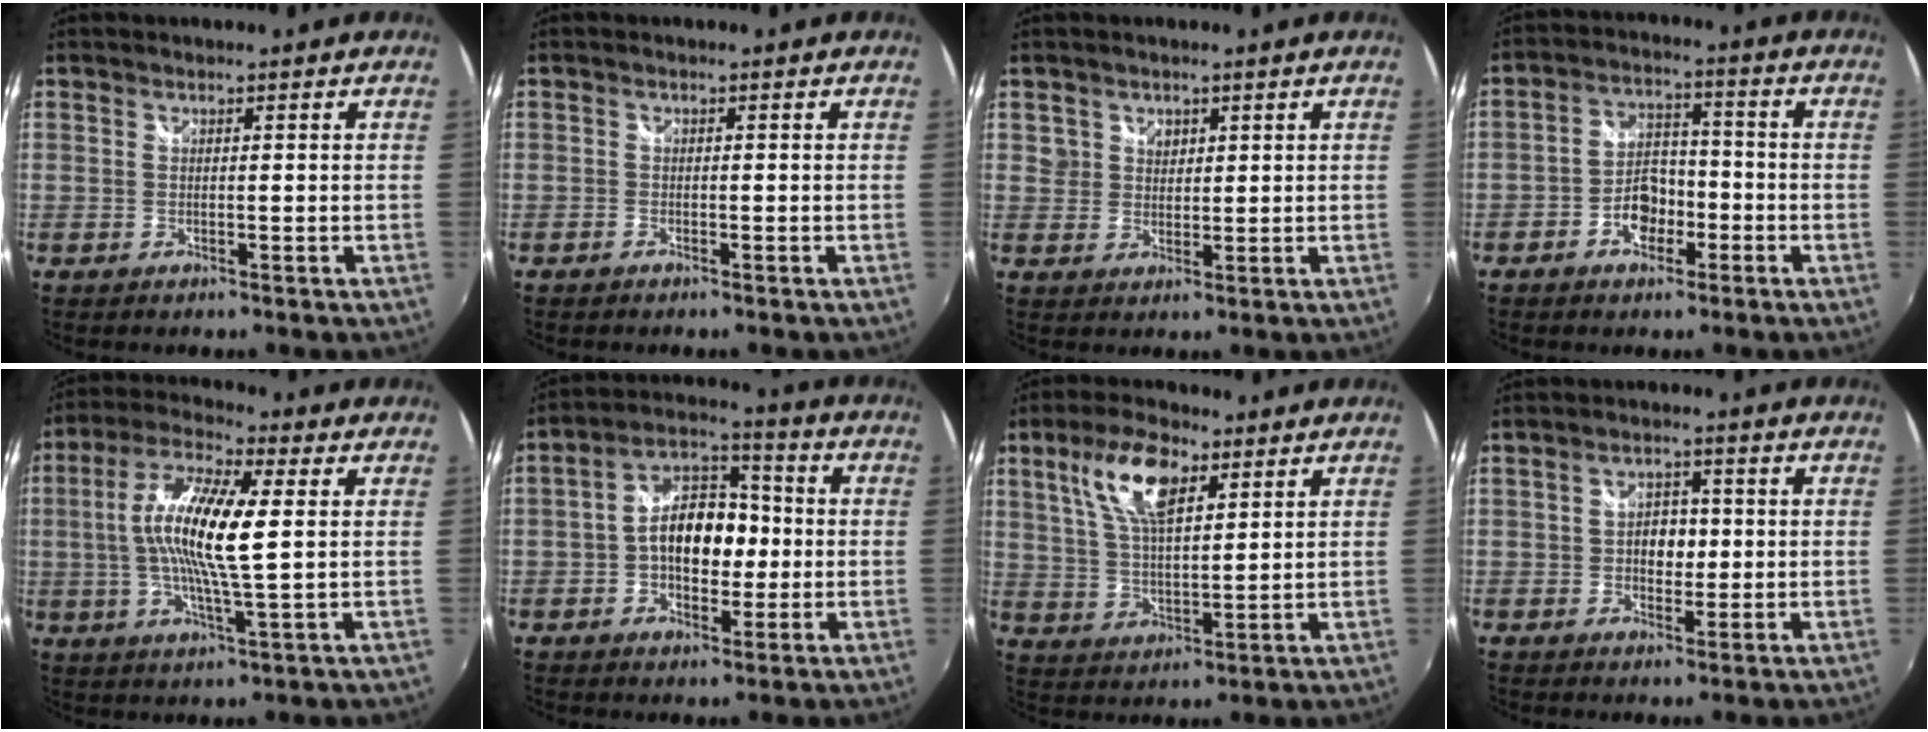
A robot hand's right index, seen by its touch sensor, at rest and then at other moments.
{"total": 0.8, "force": [-0.7, 0.3, 0.1], "torque": [-0.005, -0.002, -0.015]}
{"total": 3.2, "force": [1.5, 2.8, 0.4], "torque": [0.004, 0.007, 0.026]}
{"total": 6.8, "force": [-3.3, 4.3, 4.1], "torque": [-0.077, 0.016, -0.052]}
{"total": 13.6, "force": [1.1, 2.3, 13.3], "torque": [-0.254, 0.005, 0.011]}
{"total": 11.2, "force": [-1.3, 7.1, 8.5], "torque": [-0.152, 0.028, -0.021]}
{"total": 10.7, "force": [5.3, 4.2, 8.3], "torque": [-0.162, 0.014, 0.101]}
{"total": 4.3, "force": [-0.3, 3.3, 2.8], "torque": [-0.042, 0.007, -0.004]}